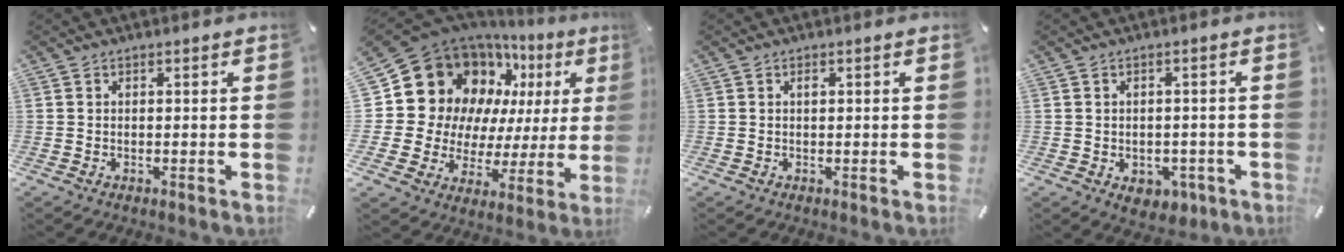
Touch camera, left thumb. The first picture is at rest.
{"total": 19.4, "force": [9.1, 15.3, 7.8], "torque": [-0.125, -0.081, 0.188]}
{"total": 0.7, "force": [0.2, 0.3, 0.6], "torque": [-0.012, 0.000, 0.004]}
{"total": 4.8, "force": [-1.5, 3.7, 2.7], "torque": [-0.026, 0.003, -0.025]}